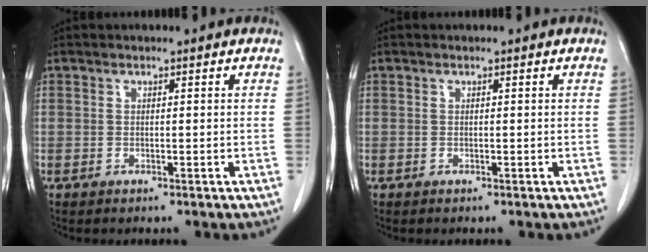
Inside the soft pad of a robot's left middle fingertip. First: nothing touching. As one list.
[{"total": 0.0}]